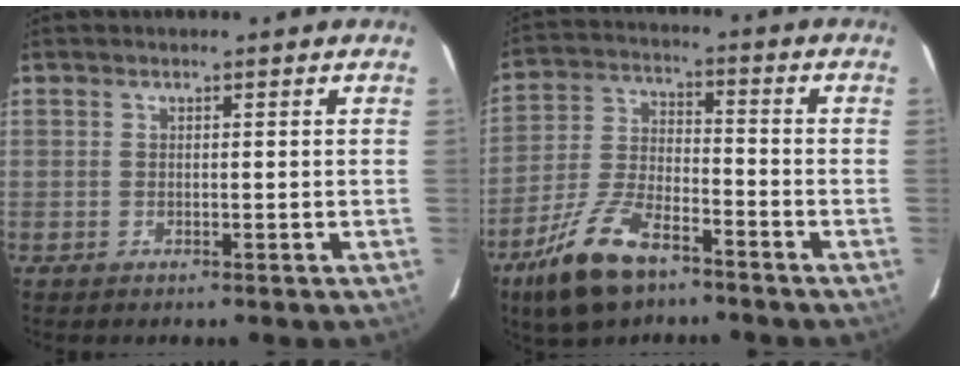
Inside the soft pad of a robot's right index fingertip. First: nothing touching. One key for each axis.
{"total": 12.1, "fx": -8.1, "fy": 4.3, "fz": 7.9, "tx": -0.172, "ty": -0.010, "tz": -0.154}